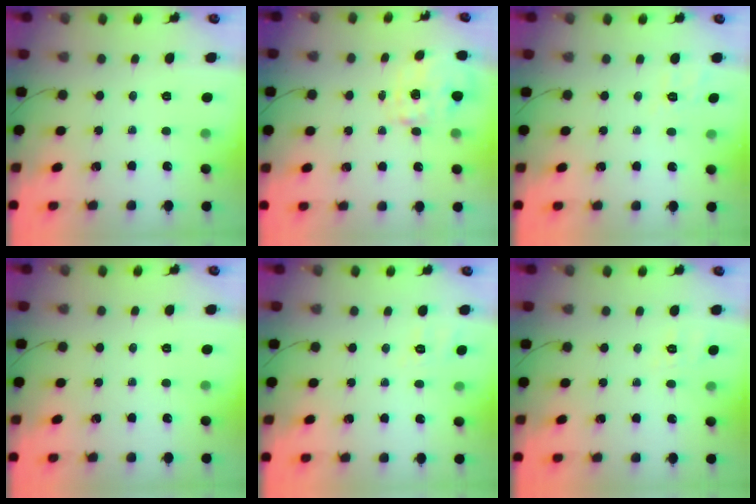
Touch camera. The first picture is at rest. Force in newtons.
{"total": 2.3, "press": 2.2, "slide": 0.6}
{"total": 1.9, "press": 0.7, "slide": 1.7}
{"total": 0.0}
{"total": 2.5, "press": 1.0, "slide": 2.3}
{"total": 4.1, "press": 3.6, "slide": 2.0}